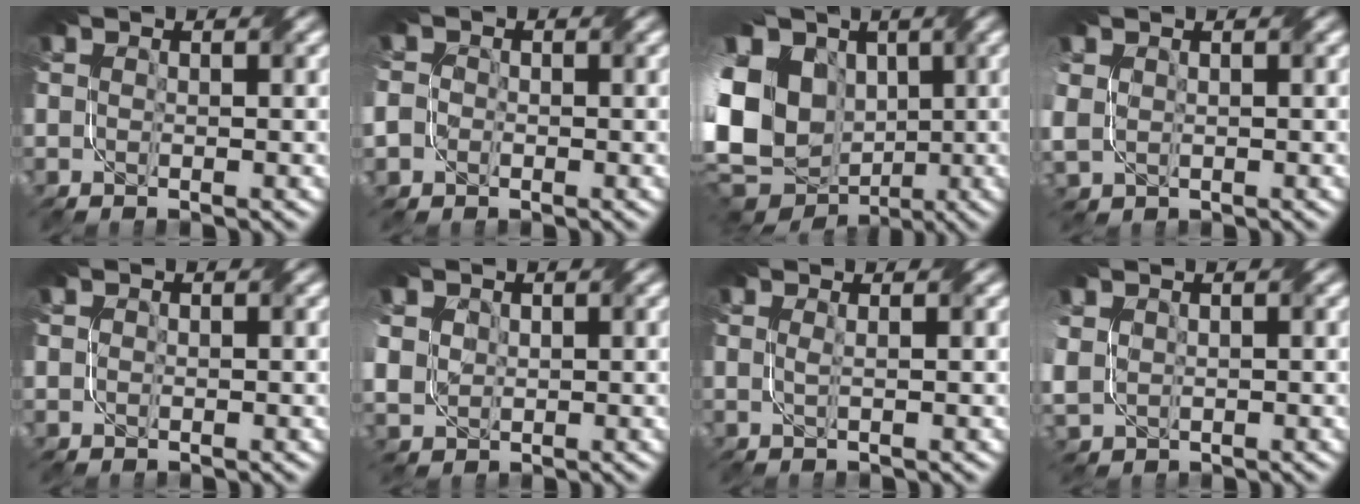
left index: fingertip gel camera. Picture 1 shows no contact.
{"total": 4.0, "force": [-1.3, 3.5, 1.6], "torque": [-0.047, 0.012, -0.049]}
{"total": 17.8, "force": [-1.7, 13.8, 11.2], "torque": [-0.248, 0.000, -0.046]}
{"total": 1.8, "force": [0.6, 1.3, 1.1], "torque": [-0.036, -0.001, 0.014]}
{"total": 0.0}
{"total": 3.0, "force": [0.9, 2.6, 1.2], "torque": [-0.068, 0.004, 0.030]}
{"total": 0.8, "force": [-0.1, -0.7, 0.5], "torque": [-0.011, -0.006, -0.007]}
{"total": 2.3, "force": [0.9, 1.7, 1.3], "torque": [-0.048, -0.001, 0.021]}